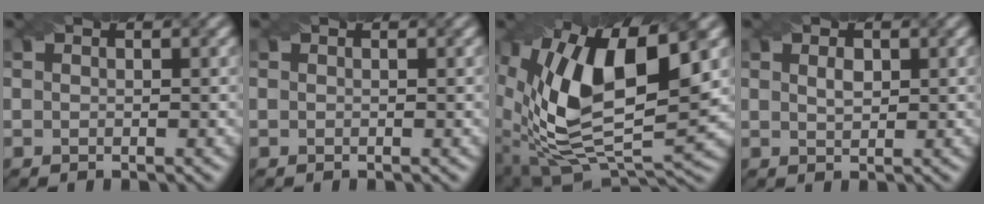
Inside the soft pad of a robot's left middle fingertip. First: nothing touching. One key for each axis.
{"total": 0.0}
{"total": 15.0, "fx": 2.8, "fy": 7.1, "fz": 12.9, "tx": -0.241, "ty": -0.002, "tz": 0.050}
{"total": 1.2, "fx": 0.5, "fy": 0.7, "fz": 0.9, "tx": -0.018, "ty": 0.001, "tz": 0.014}